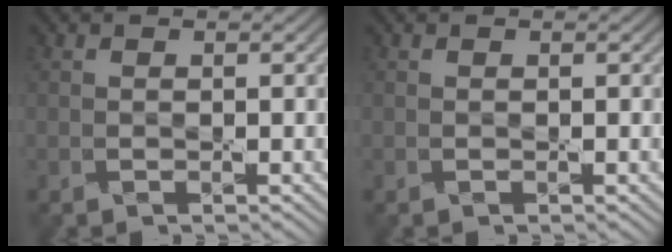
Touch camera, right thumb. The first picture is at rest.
{"total": 0.0}